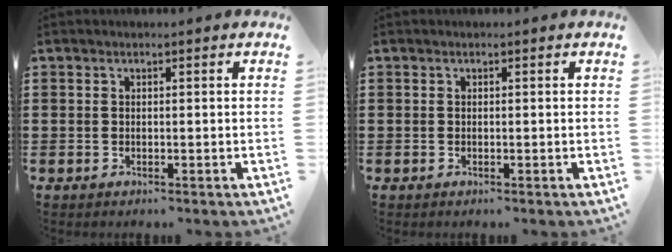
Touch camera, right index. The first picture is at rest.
{"total": 0.0}